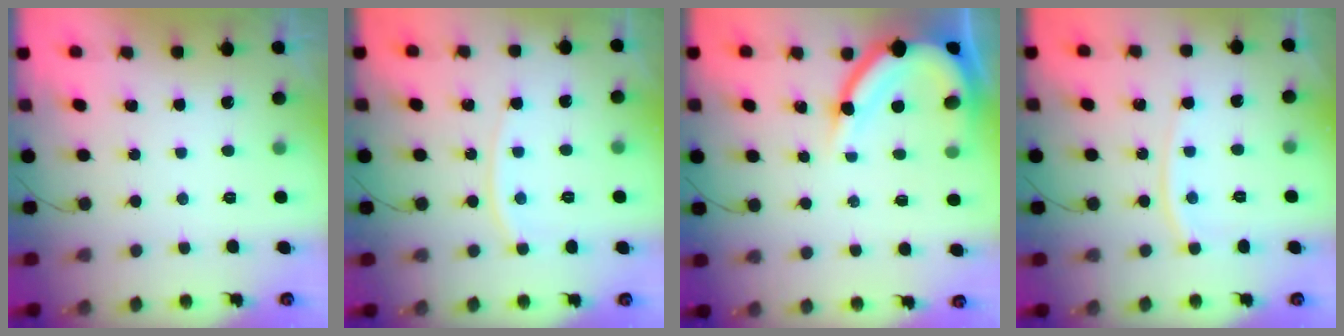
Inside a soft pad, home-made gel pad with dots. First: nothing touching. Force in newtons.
{"total": 6.1, "press": 6.0, "slide": 0.8}
{"total": 12.1, "press": 12.0, "slide": 1.0}
{"total": 5.9, "press": 5.8, "slide": 0.8}